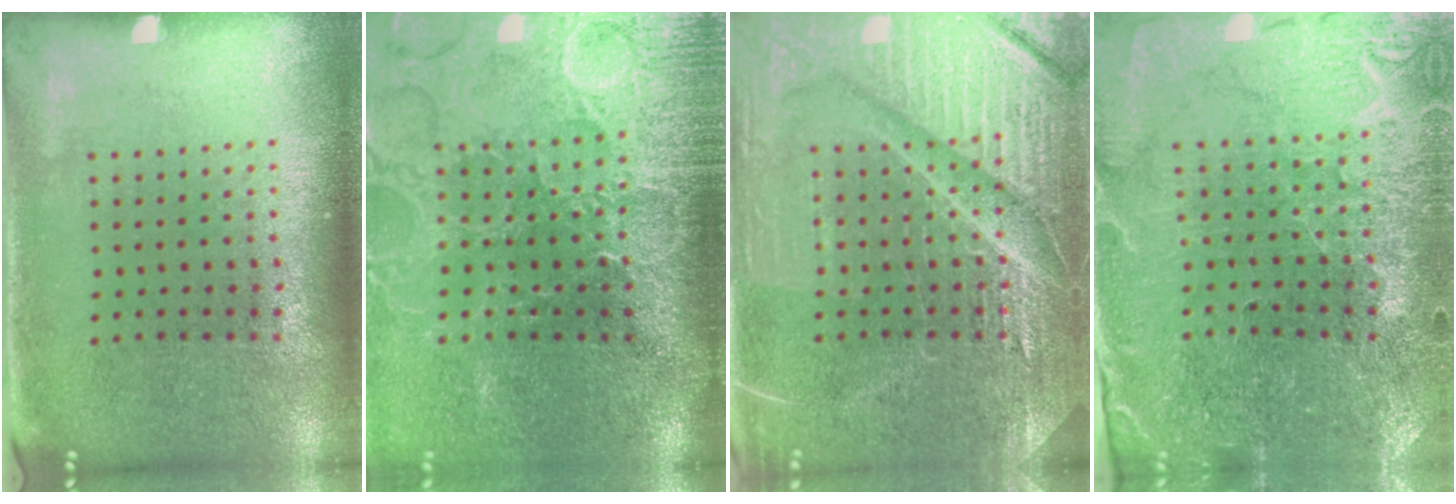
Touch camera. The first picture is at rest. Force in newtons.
{"total": 4.3, "press": 3.8, "slide": 2.0}
{"total": 7.1, "press": 7.1, "slide": 0.9}
{"total": 1.5, "press": 1.5, "slide": 0.1}